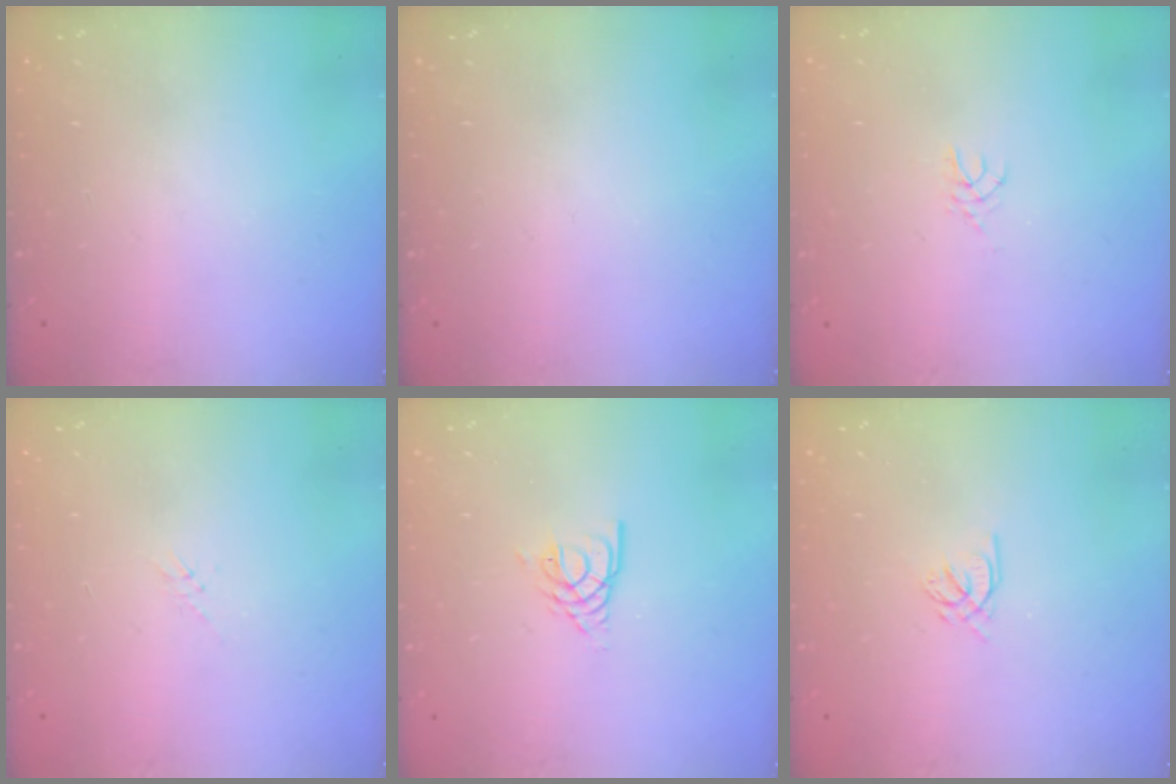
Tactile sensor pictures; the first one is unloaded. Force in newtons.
{"total": 0.0}
{"total": 2.5, "press": 2.4, "slide": 0.4}
{"total": 0.5, "press": 0.5, "slide": 0.2}
{"total": 3.3, "press": 3.2, "slide": 0.4}
{"total": 2.4, "press": 2.4, "slide": 0.3}